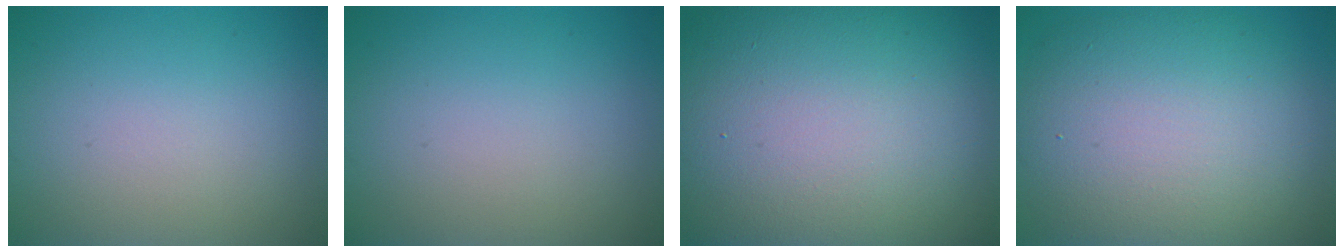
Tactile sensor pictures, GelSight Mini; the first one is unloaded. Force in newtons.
{"total": 0.0}
{"total": 21.6, "press": 21.6, "slide": 1.1}
{"total": 11.9, "press": 11.8, "slide": 0.5}